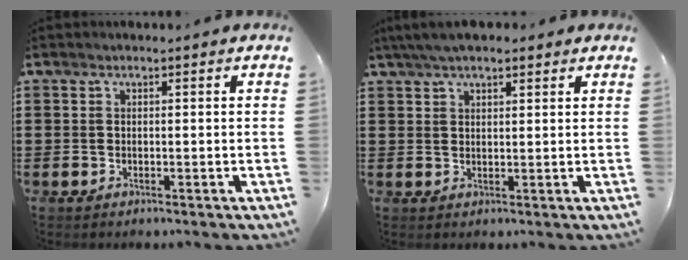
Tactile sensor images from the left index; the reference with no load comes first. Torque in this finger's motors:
{"motor_torque": [1.45, -0.69, 0.90, 0.21]}